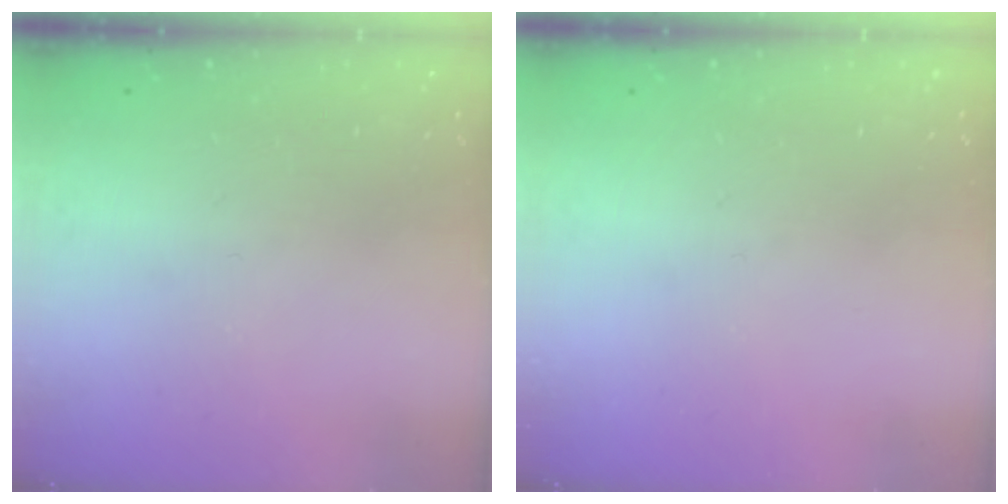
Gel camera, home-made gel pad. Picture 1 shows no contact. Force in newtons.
{"total": 0.0}